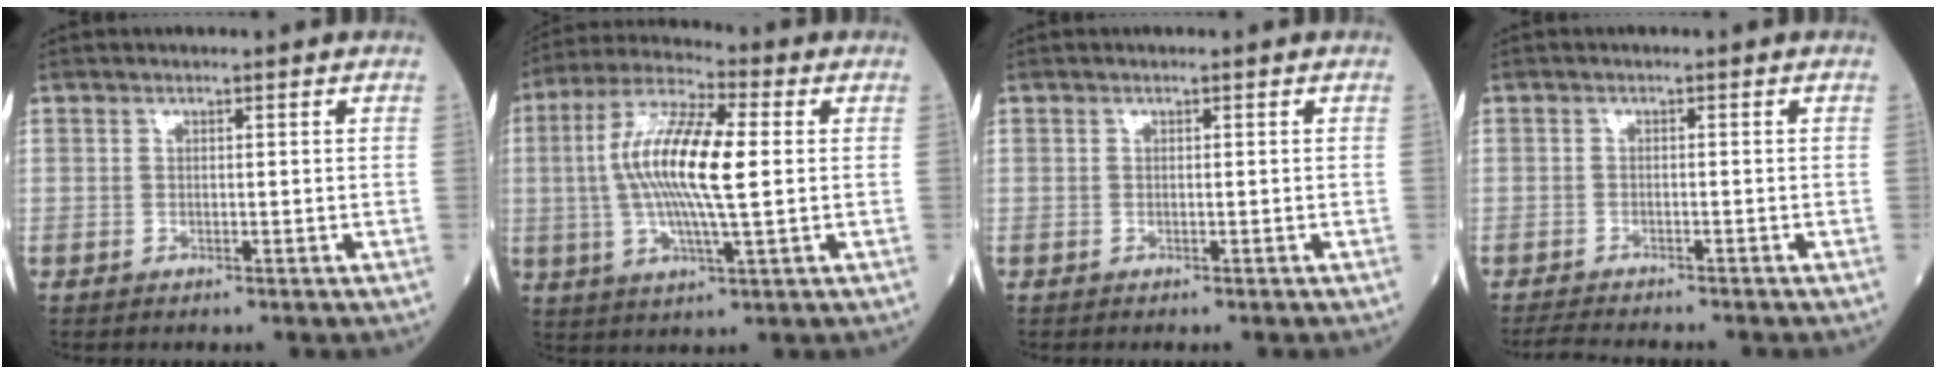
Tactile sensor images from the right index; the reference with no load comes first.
{"total": 14.0, "force": [0.8, 2.3, 13.8], "torque": [-0.275, 0.010, 0.007]}
{"total": 0.0}
{"total": 4.2, "force": [-4.0, 0.5, 1.3], "torque": [-0.022, -0.015, -0.067]}